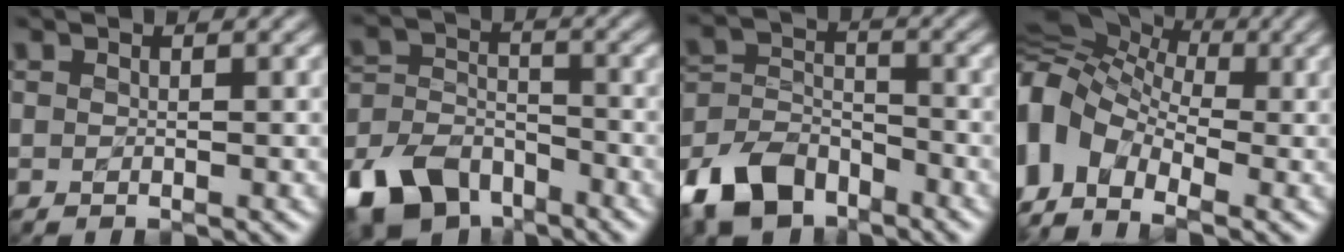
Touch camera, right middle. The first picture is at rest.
{"total": 8.9, "force": [-6.3, 5.0, 3.7], "torque": [-0.066, -0.003, -0.128]}
{"total": 8.0, "force": [-5.6, 4.5, 3.4], "torque": [-0.069, 0.001, -0.123]}
{"total": 11.8, "force": [-2.3, 8.7, 7.7], "torque": [-0.172, 0.004, -0.060]}